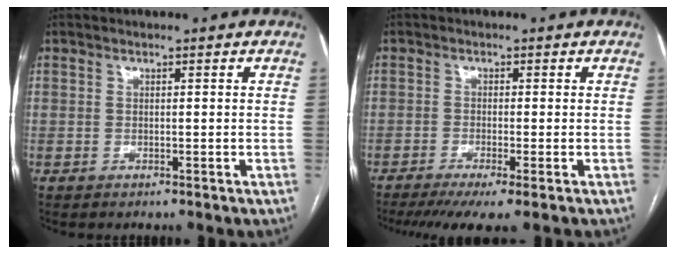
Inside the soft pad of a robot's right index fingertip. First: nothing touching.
{"total": 6.2, "force": [-4.1, 0.3, 4.6], "torque": [-0.072, -0.013, -0.069]}